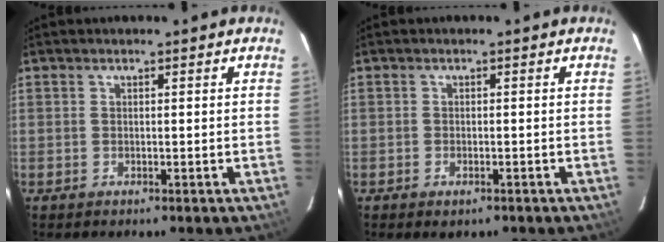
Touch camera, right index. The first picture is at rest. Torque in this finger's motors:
{"motor_torque": [0.42, -0.42, 0.00, -0.01]}